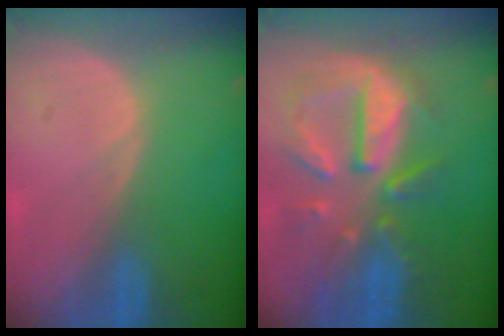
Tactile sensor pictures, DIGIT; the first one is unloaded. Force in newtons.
{"total": 10.7, "press": 9.5, "slide": 5.0}